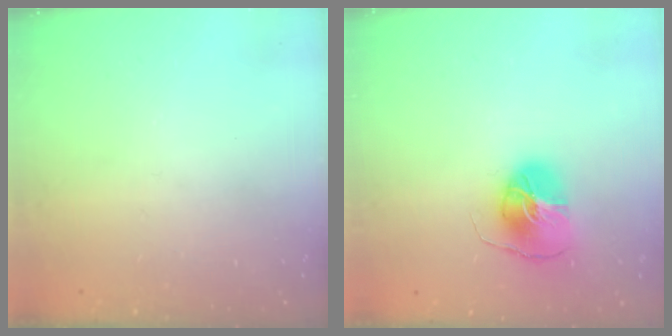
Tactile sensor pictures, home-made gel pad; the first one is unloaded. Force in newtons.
{"total": 8.7, "press": 8.7, "slide": 0.7}